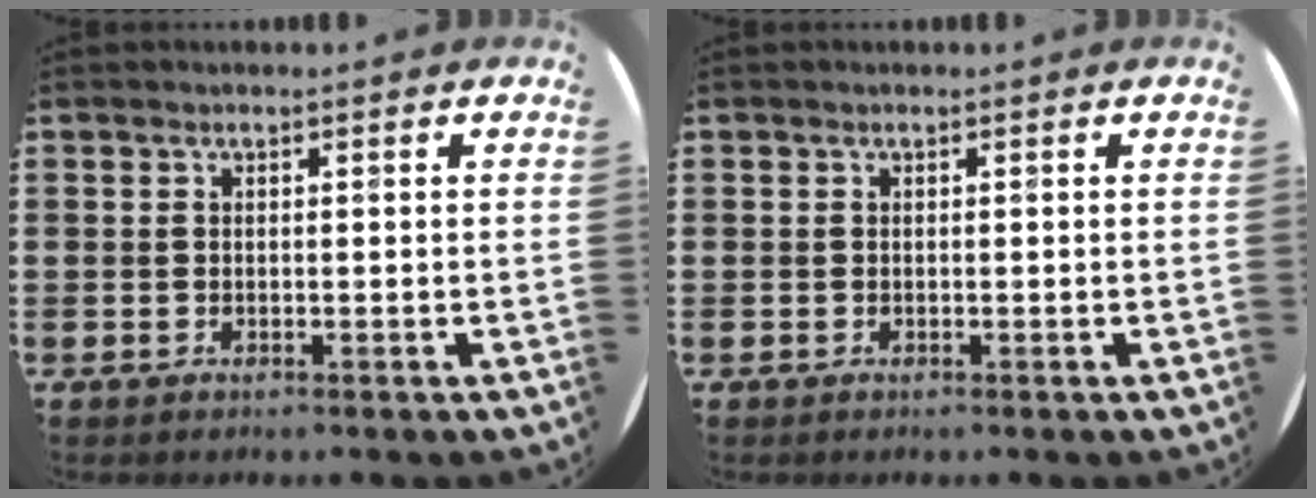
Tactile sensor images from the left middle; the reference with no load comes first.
{"total": 0.0}